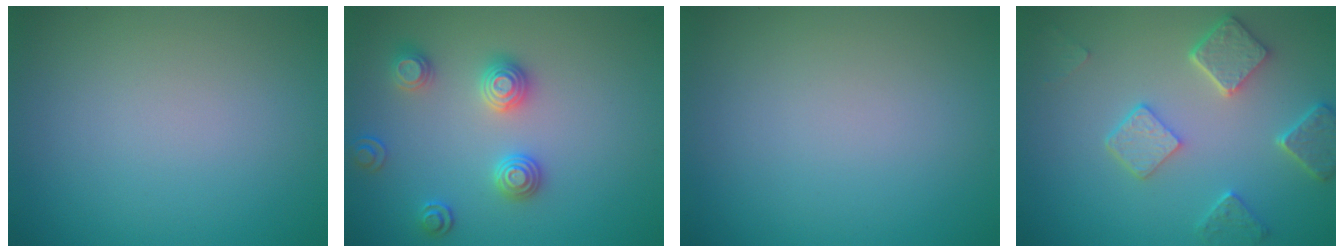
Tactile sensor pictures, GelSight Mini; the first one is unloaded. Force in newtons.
{"total": 3.0, "press": 2.9, "slide": 0.6}
{"total": 0.0}
{"total": 4.6, "press": 3.6, "slide": 2.8}